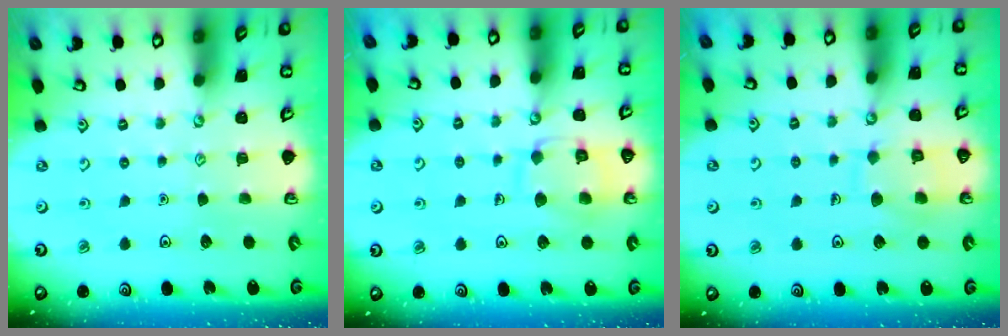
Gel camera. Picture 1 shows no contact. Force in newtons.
{"total": 11.1, "press": 11.1, "slide": 0.8}
{"total": 9.4, "press": 9.4, "slide": 0.9}